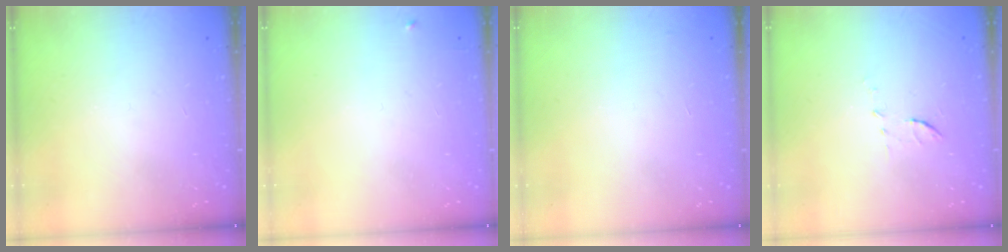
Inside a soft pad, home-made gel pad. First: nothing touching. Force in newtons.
{"total": 3.9, "press": 3.9, "slide": 0.5}
{"total": 2.9, "press": 2.9, "slide": 0.1}
{"total": 5.7, "press": 5.6, "slide": 1.3}